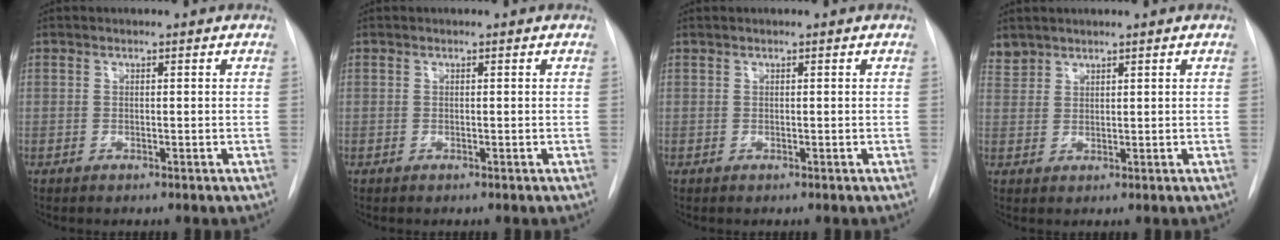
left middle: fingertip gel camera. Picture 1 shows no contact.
{"total": 0.0}
{"total": 0.0}
{"total": 2.4, "force": [2.3, 0.9, -0.3], "torque": [0.006, 0.011, 0.046]}